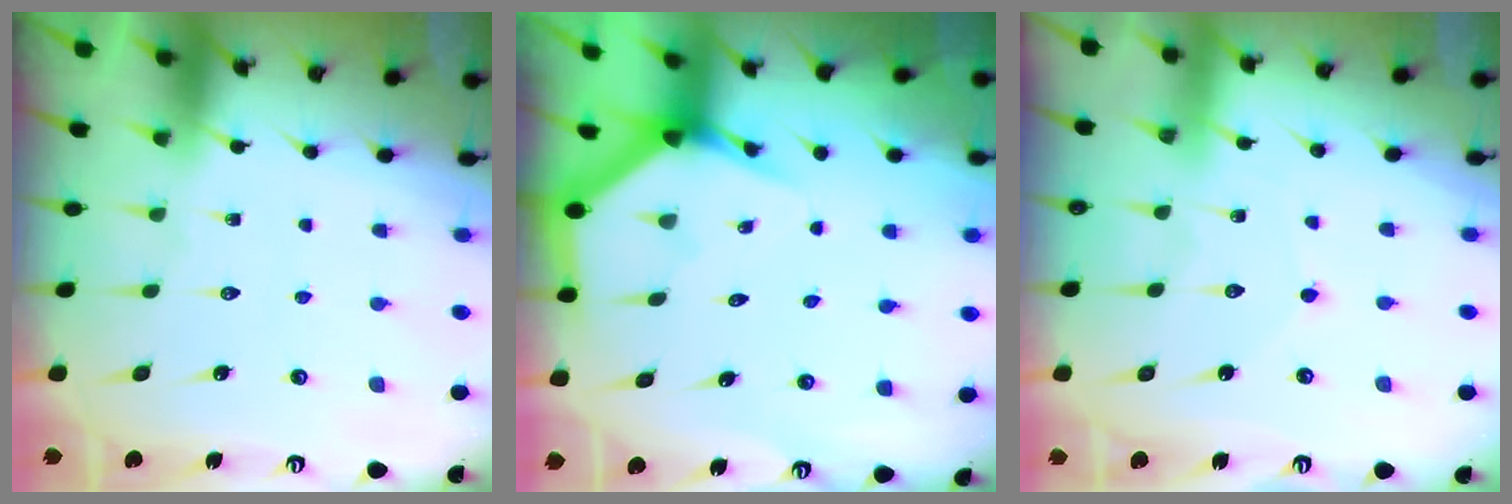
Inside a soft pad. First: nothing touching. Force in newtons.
{"total": 3.9, "press": 3.9, "slide": 0.2}
{"total": 4.0, "press": 4.0, "slide": 0.3}